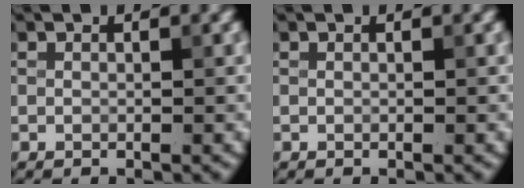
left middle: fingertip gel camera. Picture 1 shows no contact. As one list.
[{"total": 0.0}]